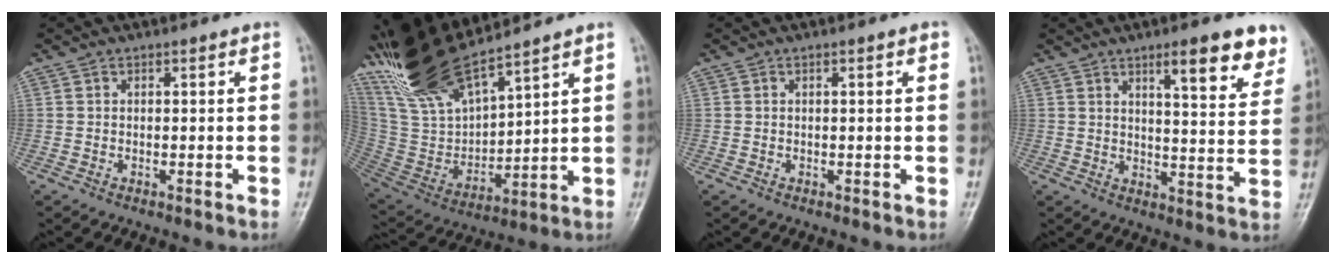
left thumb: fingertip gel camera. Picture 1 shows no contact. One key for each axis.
{"total": 17.6, "fx": 14.8, "fy": 3.7, "fz": 8.6, "tx": -0.155, "ty": -0.070, "tz": 0.310}
{"total": 1.3, "fx": 0.5, "fy": 0.2, "fz": 1.2, "tx": -0.020, "ty": 0.002, "tz": 0.005}
{"total": 11.6, "fx": 7.4, "fy": 2.8, "fz": 8.4, "tx": -0.083, "ty": -0.042, "tz": 0.102}